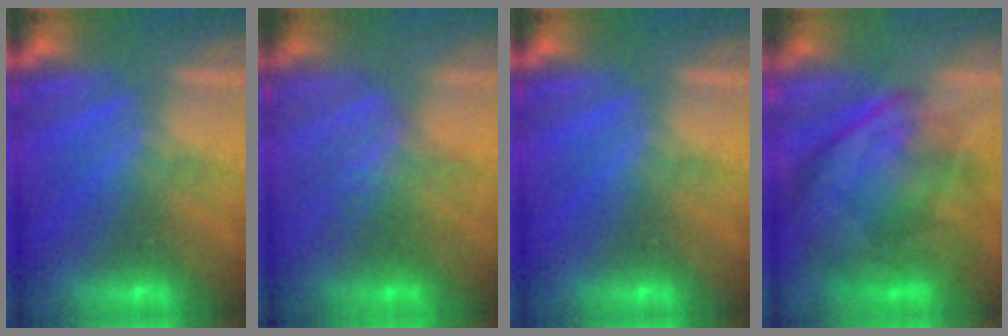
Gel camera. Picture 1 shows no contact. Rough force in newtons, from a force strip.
{"total": 4.3}
{"total": 0.0}
{"total": 10.8}